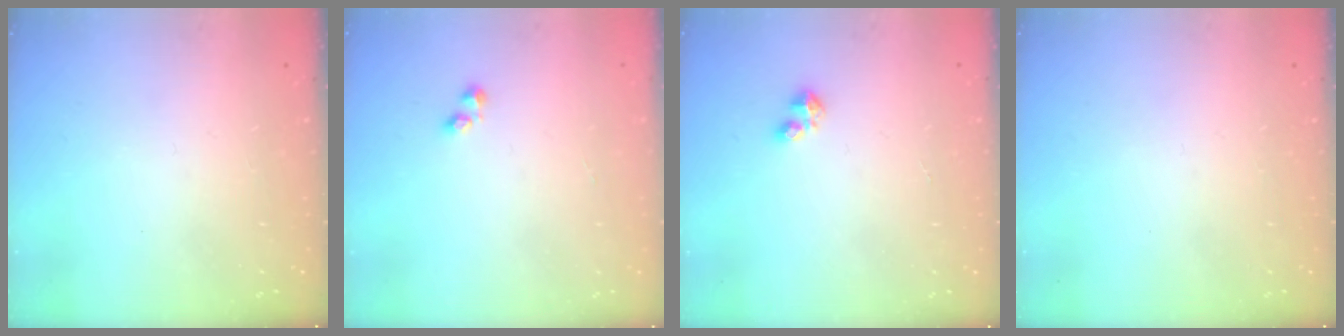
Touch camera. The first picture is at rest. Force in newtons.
{"total": 1.6, "press": 1.5, "slide": 0.4}
{"total": 2.9, "press": 2.9, "slide": 0.5}
{"total": 0.0}